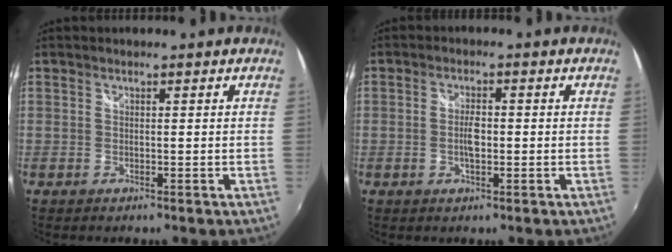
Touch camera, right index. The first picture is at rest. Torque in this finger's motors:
{"motor_torque": [0.24, 0.90, 0.15, 0.01]}